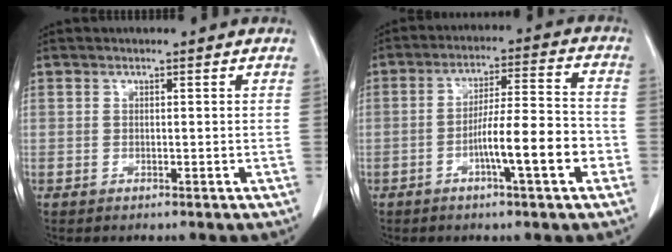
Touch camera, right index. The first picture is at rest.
{"total": 10.2, "force": [-3.7, 0.8, 9.5], "torque": [-0.153, 0.013, -0.058]}